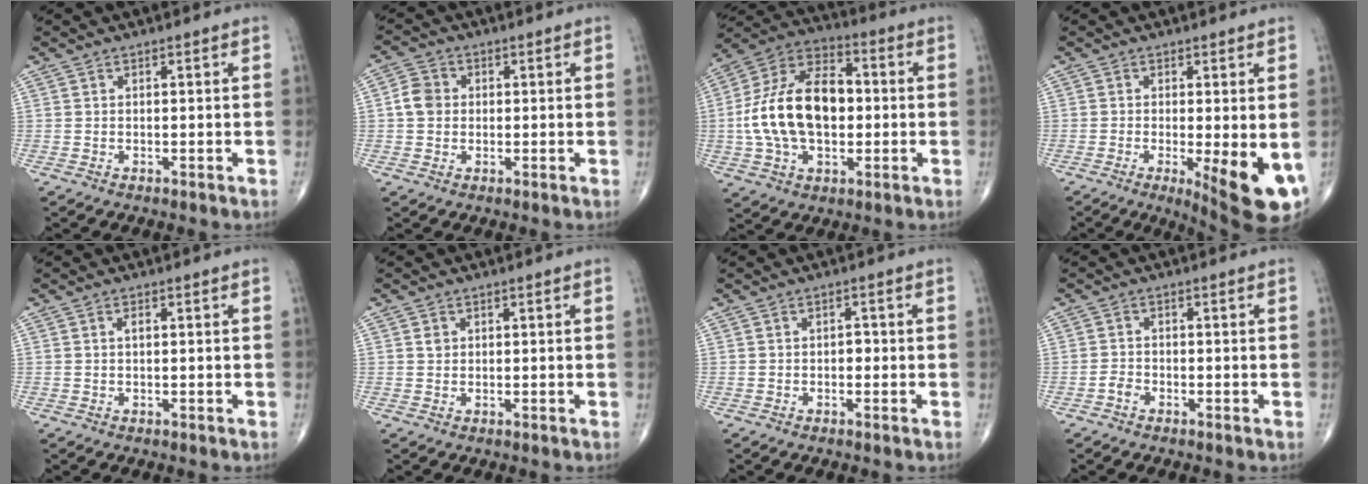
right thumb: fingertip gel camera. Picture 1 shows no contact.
{"total": 4.4, "force": [0.2, 3.8, 2.1], "torque": [-0.031, 0.008, -0.004]}
{"total": 19.8, "force": [-0.4, 12.1, 15.6], "torque": [-0.278, 0.031, -0.009]}
{"total": 11.4, "force": [-3.0, 3.0, 10.6], "torque": [-0.139, -0.022, -0.036]}
{"total": 1.0, "force": [0.2, 0.4, 0.9], "torque": [-0.014, -0.001, 0.003]}
{"total": 1.3, "force": [0.4, 1.1, 0.5], "torque": [-0.002, 0.000, 0.006]}
{"total": 1.3, "force": [-0.3, 0.9, 0.9], "torque": [-0.003, 0.004, -0.009]}
{"total": 1.5, "force": [-1.0, 0.9, 0.7], "torque": [-0.008, 0.003, -0.024]}